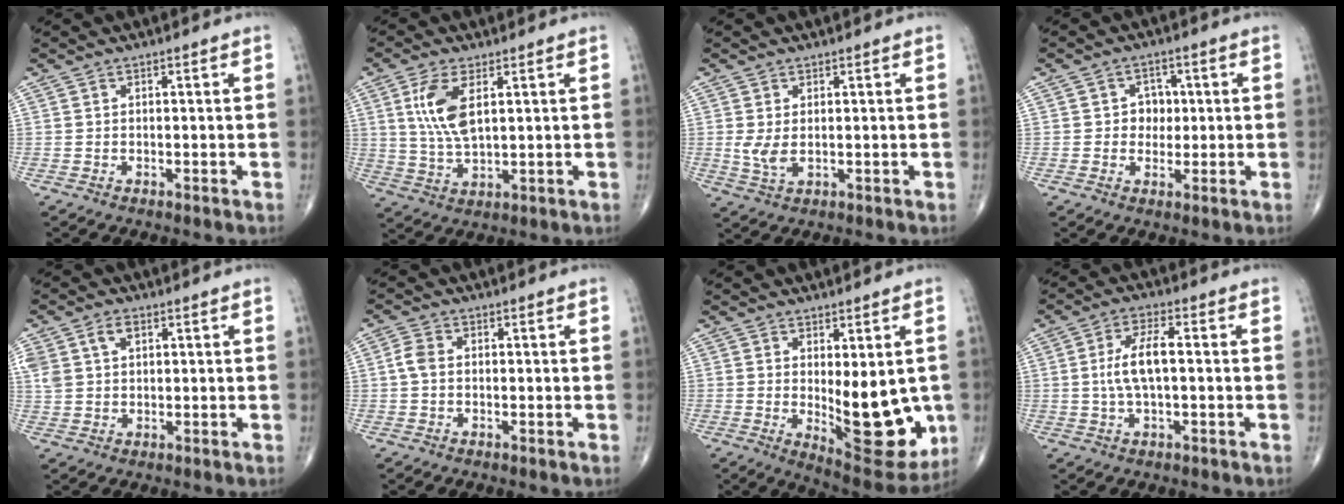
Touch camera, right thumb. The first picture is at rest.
{"total": 8.7, "force": [2.7, 3.8, 7.3], "torque": [-0.153, -0.012, 0.058]}
{"total": 3.4, "force": [0.3, 1.7, 3.0], "torque": [-0.068, -0.008, 0.013]}
{"total": 4.3, "force": [0.4, 3.7, 2.2], "torque": [-0.001, 0.006, 0.001]}
{"total": 5.6, "force": [2.3, 3.6, 3.6], "torque": [-0.073, 0.005, 0.050]}
{"total": 2.8, "force": [0.0, 1.9, 2.1], "torque": [-0.045, 0.006, -0.006]}
{"total": 15.0, "force": [-1.2, 6.1, 13.6], "torque": [-0.147, -0.030, 0.004]}
{"total": 7.0, "force": [0.1, 2.5, 6.5], "torque": [-0.140, 0.013, -0.001]}